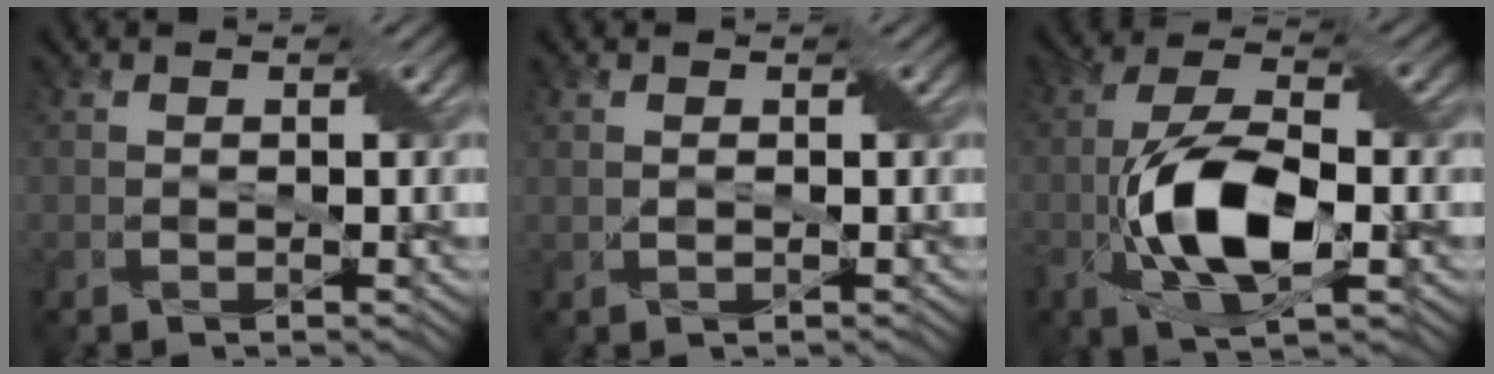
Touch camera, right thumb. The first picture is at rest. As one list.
[{"total": 0.0}, {"total": 11.9, "force": [-3.4, 5.1, 10.3], "torque": [-0.209, 0.003, -0.069]}]